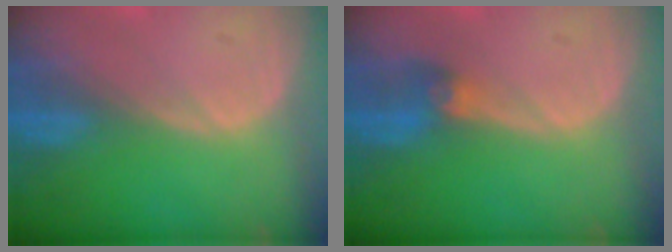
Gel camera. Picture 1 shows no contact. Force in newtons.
{"total": 3.0, "press": 2.6, "slide": 1.4}